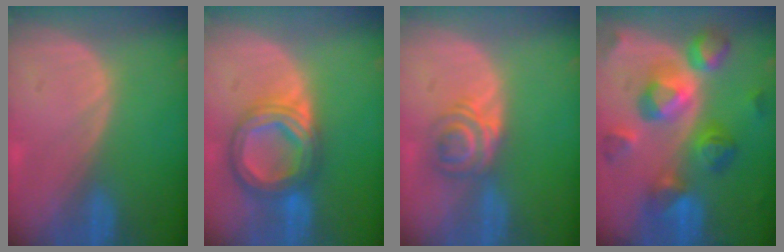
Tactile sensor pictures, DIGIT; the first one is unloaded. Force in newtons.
{"total": 8.7, "press": 8.6, "slide": 0.8}
{"total": 5.9, "press": 4.8, "slide": 3.4}
{"total": 11.4, "press": 11.4, "slide": 0.9}